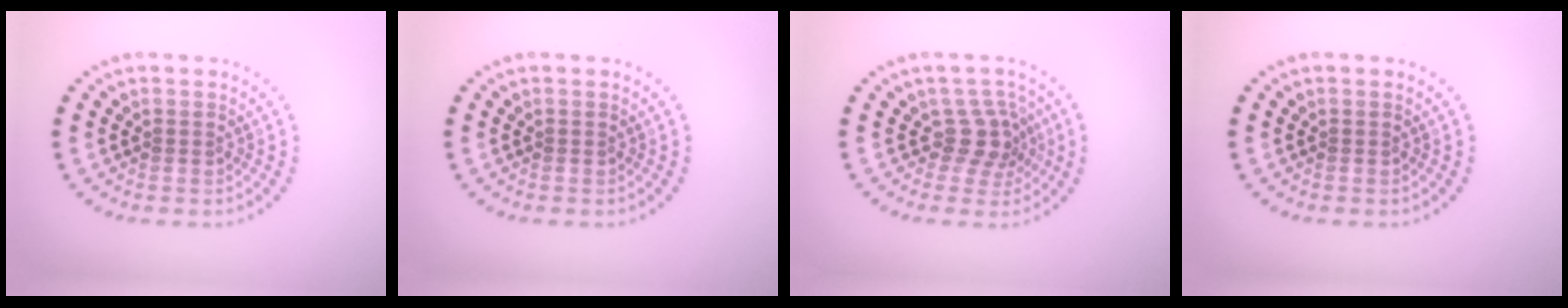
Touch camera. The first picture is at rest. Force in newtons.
{"total": 0.0}
{"total": 2.8, "press": 2.2, "slide": 1.8}
{"total": 0.0}